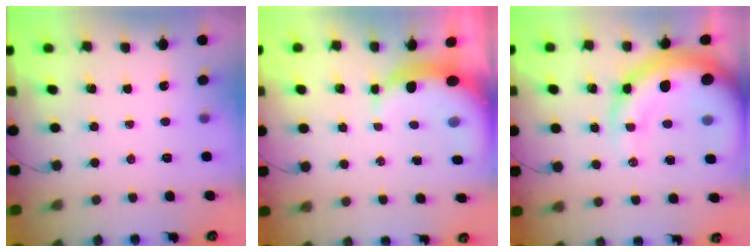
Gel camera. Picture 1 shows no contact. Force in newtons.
{"total": 7.5, "press": 7.4, "slide": 1.3}
{"total": 16.3, "press": 15.6, "slide": 4.7}